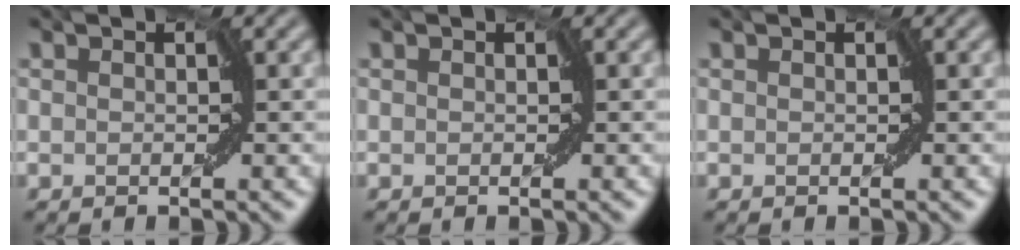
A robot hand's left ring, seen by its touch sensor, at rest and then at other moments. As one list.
[{"total": 0.0}, {"total": 0.0}]